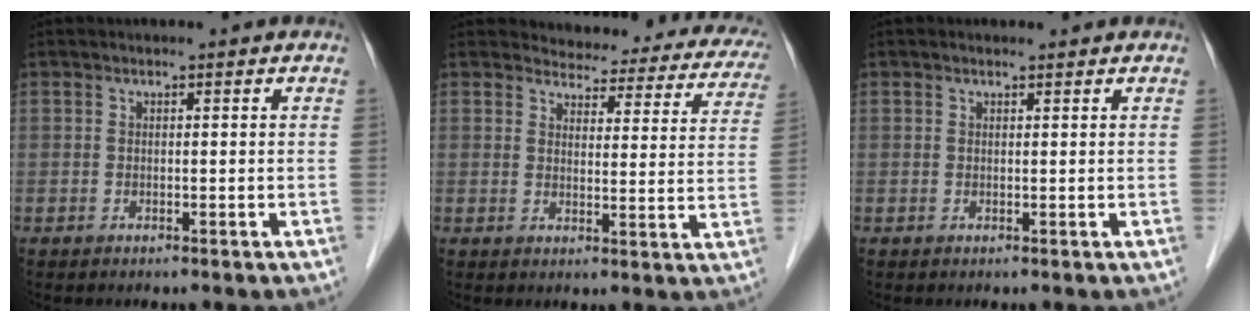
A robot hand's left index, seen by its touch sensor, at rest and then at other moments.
{"total": 16.2, "force": [14.8, 5.1, 4.0], "torque": [-0.017, -0.031, 0.143]}
{"total": 0.8, "force": [0.7, 0.2, 0.3], "torque": [-0.011, 0.003, 0.011]}